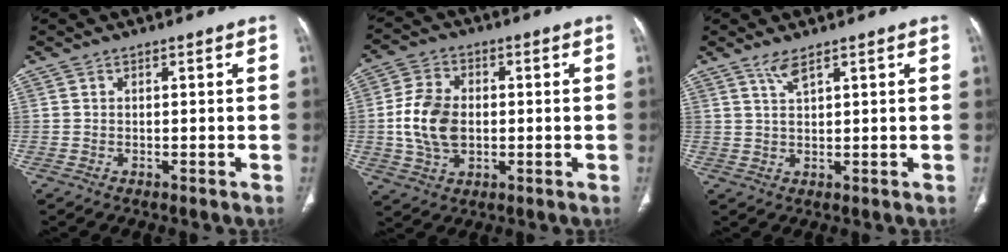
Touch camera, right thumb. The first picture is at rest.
{"total": 10.8, "force": [-0.4, 7.4, 7.8], "torque": [-0.143, 0.006, -0.007]}
{"total": 2.7, "force": [1.9, 0.4, 1.9], "torque": [-0.038, -0.005, 0.044]}